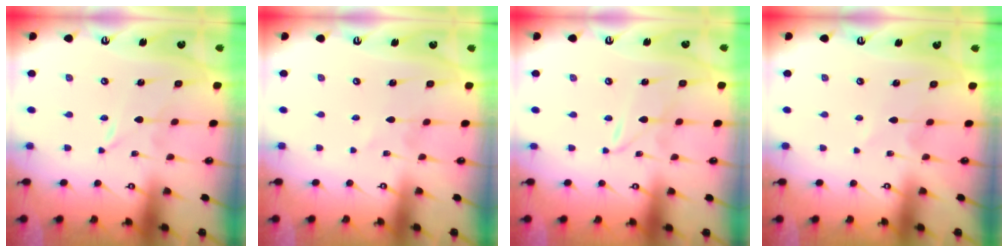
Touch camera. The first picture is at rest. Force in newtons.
{"total": 1.2, "press": 1.2, "slide": 0.1}
{"total": 2.2, "press": 2.2, "slide": 0.2}
{"total": 0.6, "press": 0.6, "slide": 0.2}